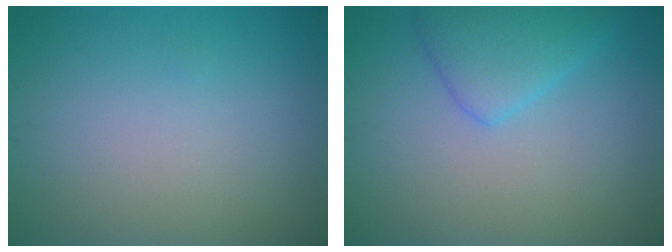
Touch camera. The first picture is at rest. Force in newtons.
{"total": 3.3, "press": 3.3, "slide": 0.1}